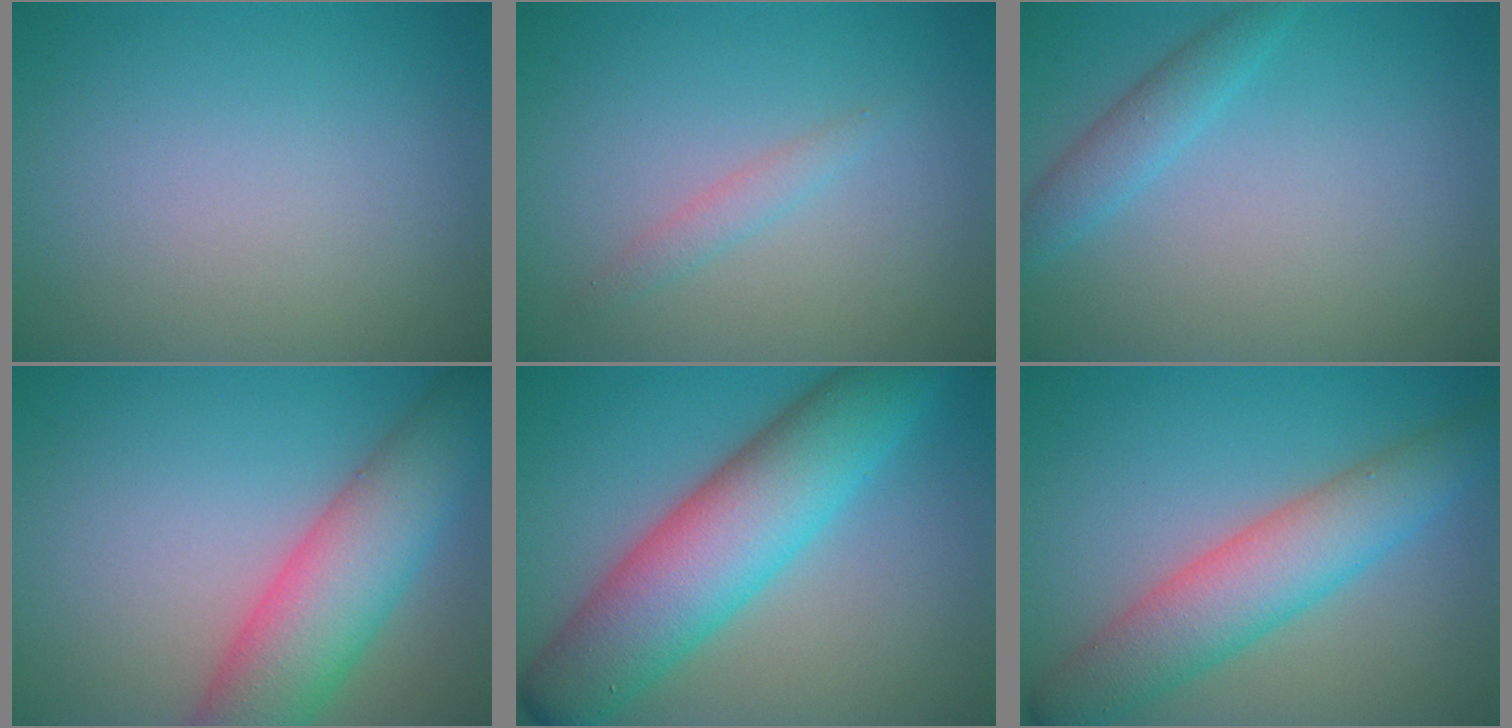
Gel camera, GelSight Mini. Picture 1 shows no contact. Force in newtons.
{"total": 1.2, "press": 1.2, "slide": 0.0}
{"total": 2.2, "press": 2.2, "slide": 0.1}
{"total": 8.5, "press": 8.5, "slide": 0.5}
{"total": 10.2, "press": 10.2, "slide": 0.1}
{"total": 6.5, "press": 6.5, "slide": 0.1}